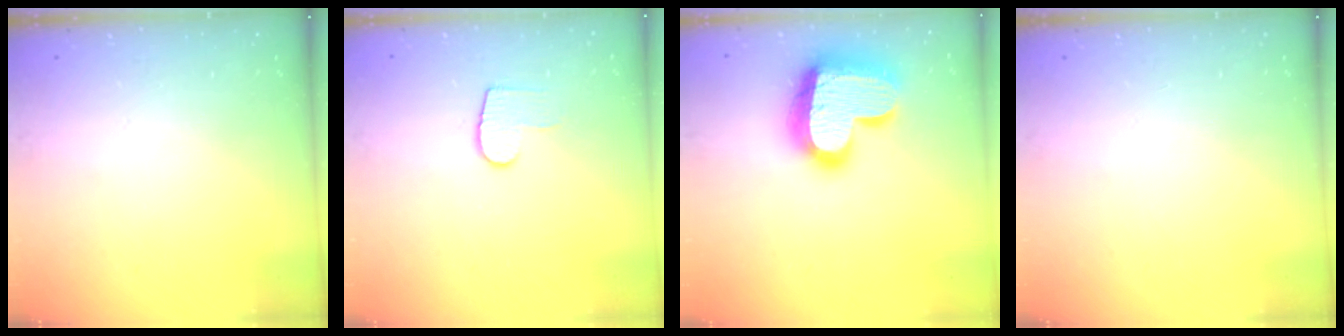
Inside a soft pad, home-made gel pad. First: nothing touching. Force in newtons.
{"total": 6.3, "press": 6.3, "slide": 0.4}
{"total": 22.4, "press": 22.4, "slide": 1.4}
{"total": 0.0}